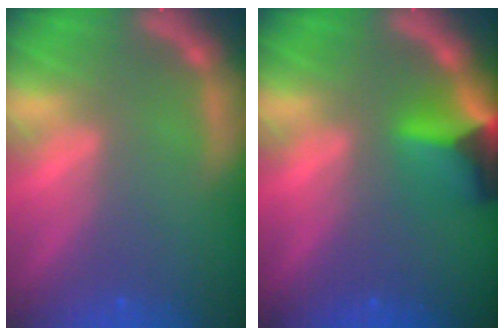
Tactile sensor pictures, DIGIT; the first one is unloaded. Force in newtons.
{"total": 5.4}